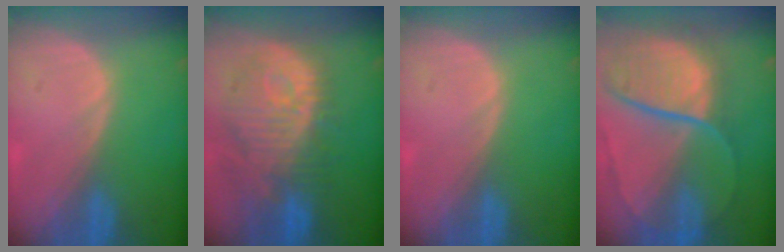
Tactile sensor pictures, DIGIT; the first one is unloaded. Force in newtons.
{"total": 12.4, "press": 11.1, "slide": 5.6}
{"total": 0.0}
{"total": 11.0, "press": 9.2, "slide": 6.1}